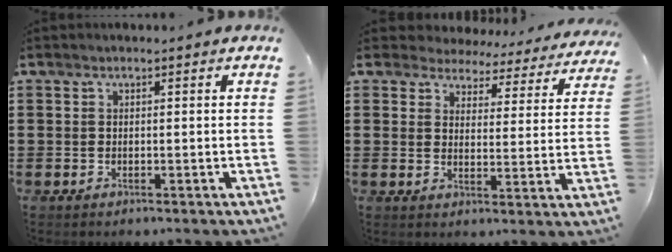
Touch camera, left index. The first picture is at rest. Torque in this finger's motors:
{"motor_torque": [2.14, 0.00, 0.15, -0.06]}